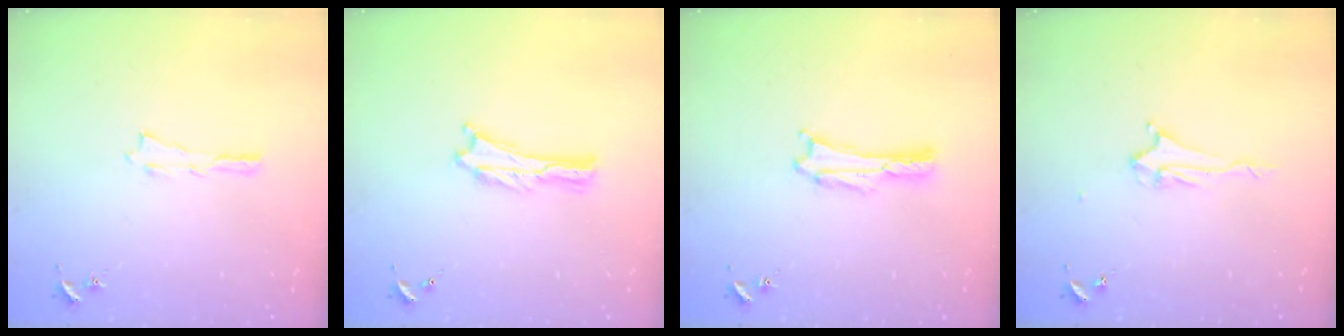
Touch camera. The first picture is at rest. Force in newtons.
{"total": 0.0}
{"total": 0.0}
{"total": 2.2, "press": 2.2, "slide": 0.3}